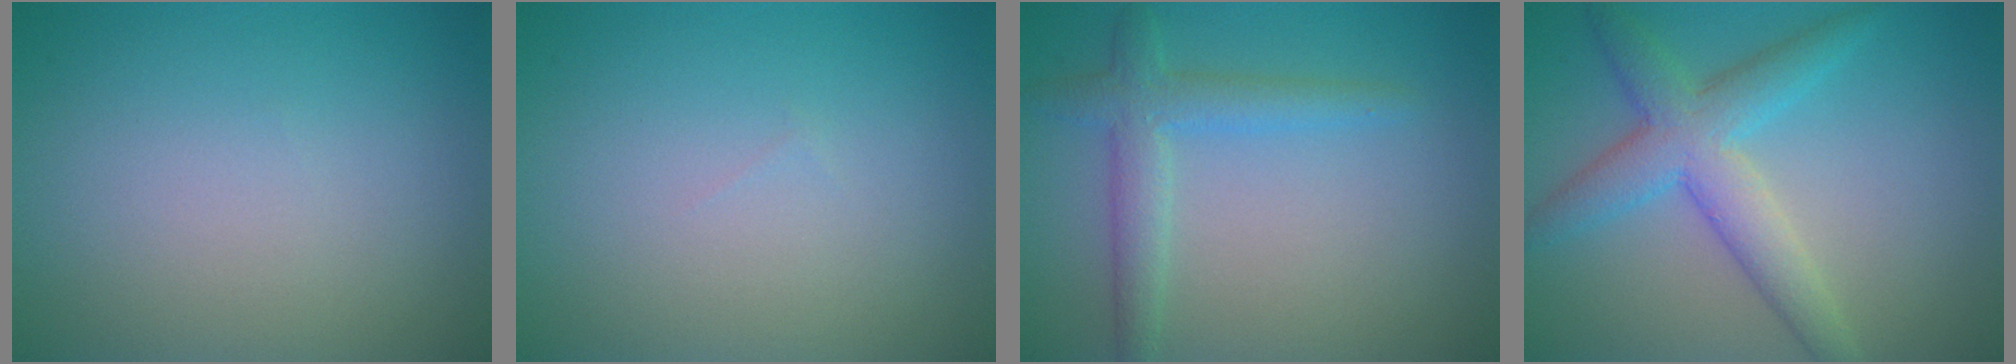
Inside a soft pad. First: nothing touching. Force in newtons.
{"total": 0.0}
{"total": 3.1, "press": 3.1, "slide": 0.2}
{"total": 5.1, "press": 5.1, "slide": 0.1}